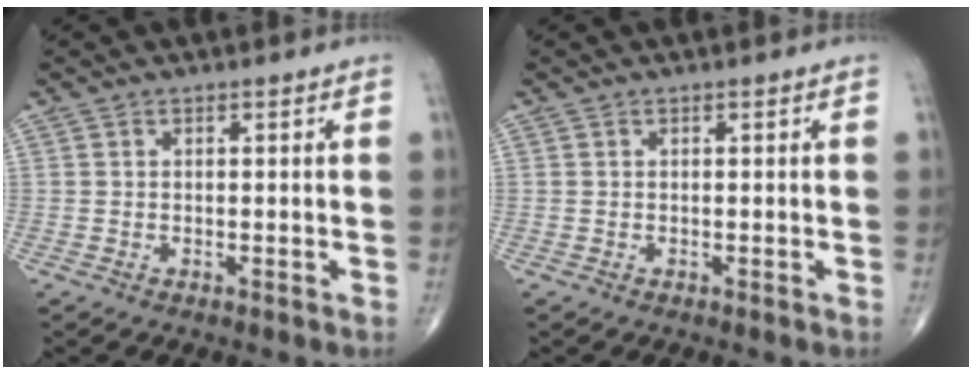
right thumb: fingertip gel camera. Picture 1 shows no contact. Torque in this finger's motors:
{"motor_torque": [-0.11, 0.11, -0.01, 0.01, 0.00]}